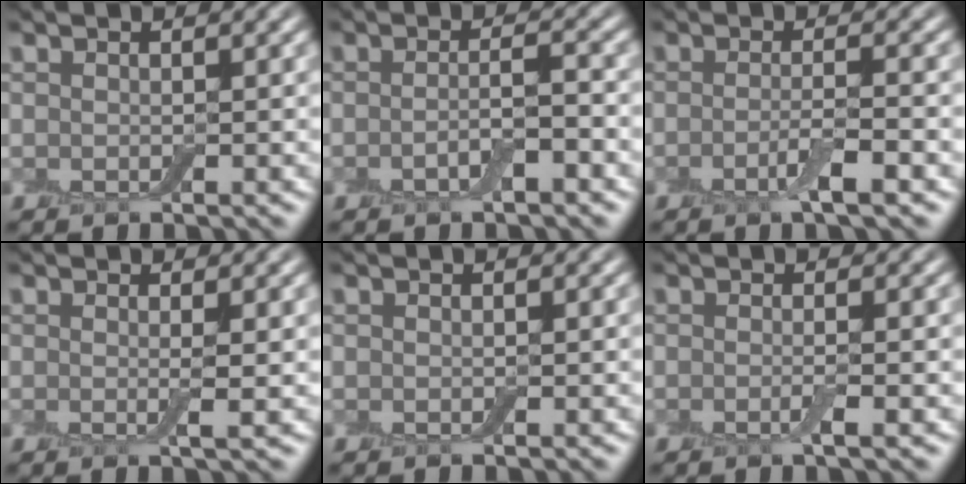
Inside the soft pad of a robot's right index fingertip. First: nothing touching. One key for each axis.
{"total": 2.3, "fx": -0.9, "fy": 0.5, "fz": 2.1, "tx": -0.038, "ty": 0.005, "tz": -0.021}
{"total": 2.7, "fx": -1.0, "fy": 0.4, "fz": 2.4, "tx": -0.043, "ty": 0.000, "tz": -0.024}
{"total": 1.5, "fx": 0.1, "fy": 0.2, "fz": 1.5, "tx": -0.024, "ty": -0.004, "tz": -0.003}
{"total": 0.0}
{"total": 1.4, "fx": -0.3, "fy": 0.2, "fz": 1.3, "tx": -0.021, "ty": -0.006, "tz": -0.010}